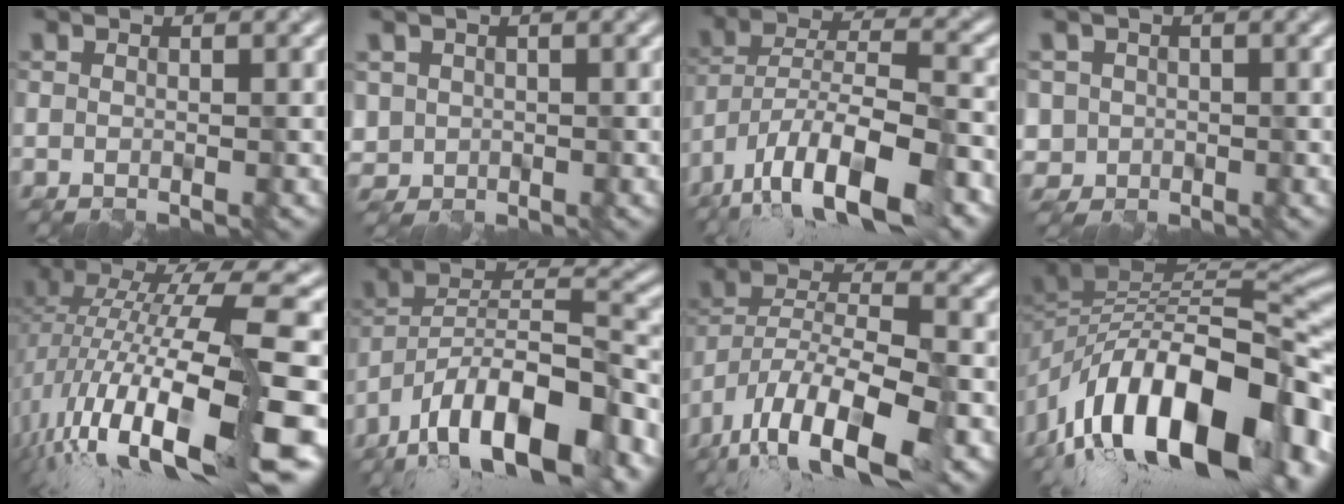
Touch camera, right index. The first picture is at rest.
{"total": 1.7, "force": [0.2, 1.7, 0.0], "torque": [0.003, 0.001, 0.013]}
{"total": 13.8, "force": [-9.3, 4.2, 9.2], "torque": [-0.163, 0.008, -0.156]}
{"total": 4.2, "force": [0.0, 4.2, 0.9], "torque": [-0.017, 0.020, -0.021]}
{"total": 17.6, "force": [-4.9, 4.4, 16.4], "torque": [-0.305, 0.027, -0.090]}
{"total": 14.7, "force": [-9.7, 5.0, 9.8], "torque": [-0.170, 0.020, -0.168]}
{"total": 12.8, "force": [-8.3, 4.3, 8.8], "torque": [-0.156, 0.004, -0.150]}
{"total": 17.7, "force": [-7.2, 8.2, 13.9], "torque": [-0.212, 0.013, -0.125]}